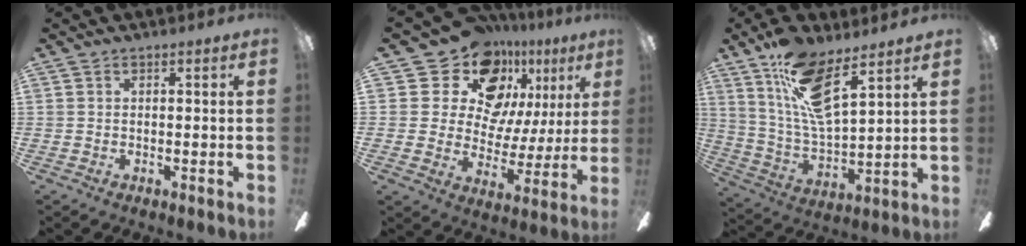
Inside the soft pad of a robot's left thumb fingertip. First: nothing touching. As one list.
[{"total": 18.9, "force": [10.6, 13.1, 8.6], "torque": [-0.145, -0.058, 0.202]}, {"total": 15.3, "force": [9.8, 4.8, 10.8], "torque": [-0.211, -0.039, 0.173]}]